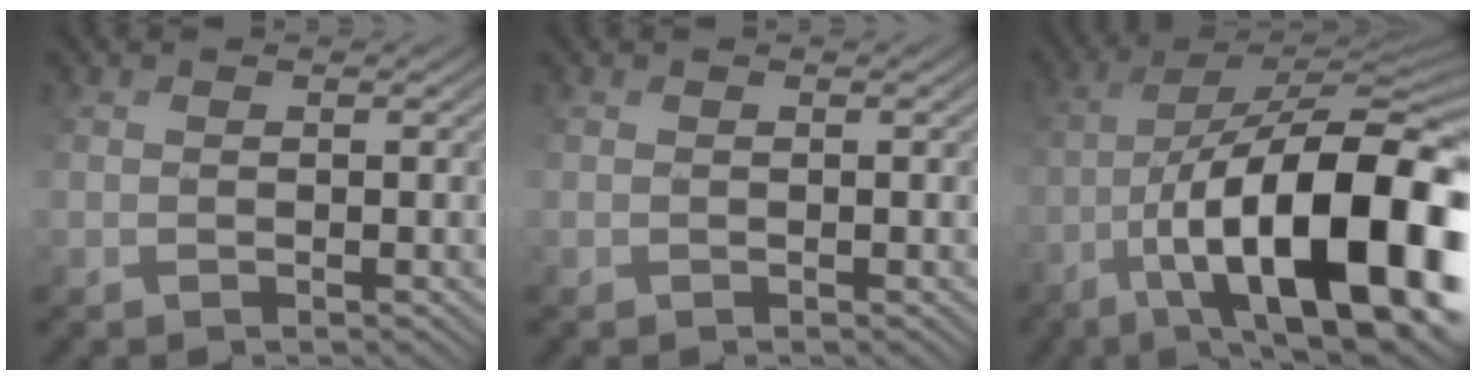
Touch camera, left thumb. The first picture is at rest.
{"total": 0.0}
{"total": 19.9, "force": [-6.7, 6.7, 17.5], "torque": [-0.262, 0.003, -0.103]}